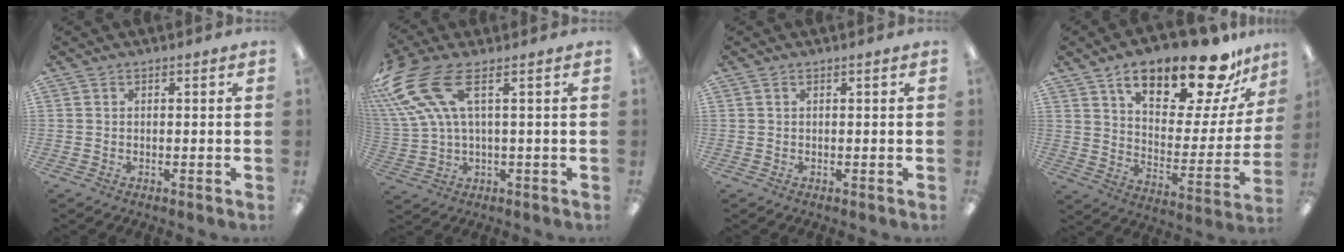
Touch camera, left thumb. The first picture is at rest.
{"total": 14.5, "force": [6.4, 5.6, 11.7], "torque": [-0.262, -0.029, 0.116]}
{"total": 0.0}
{"total": 22.6, "force": [15.6, 8.2, 14.2], "torque": [-0.214, -0.092, 0.258]}